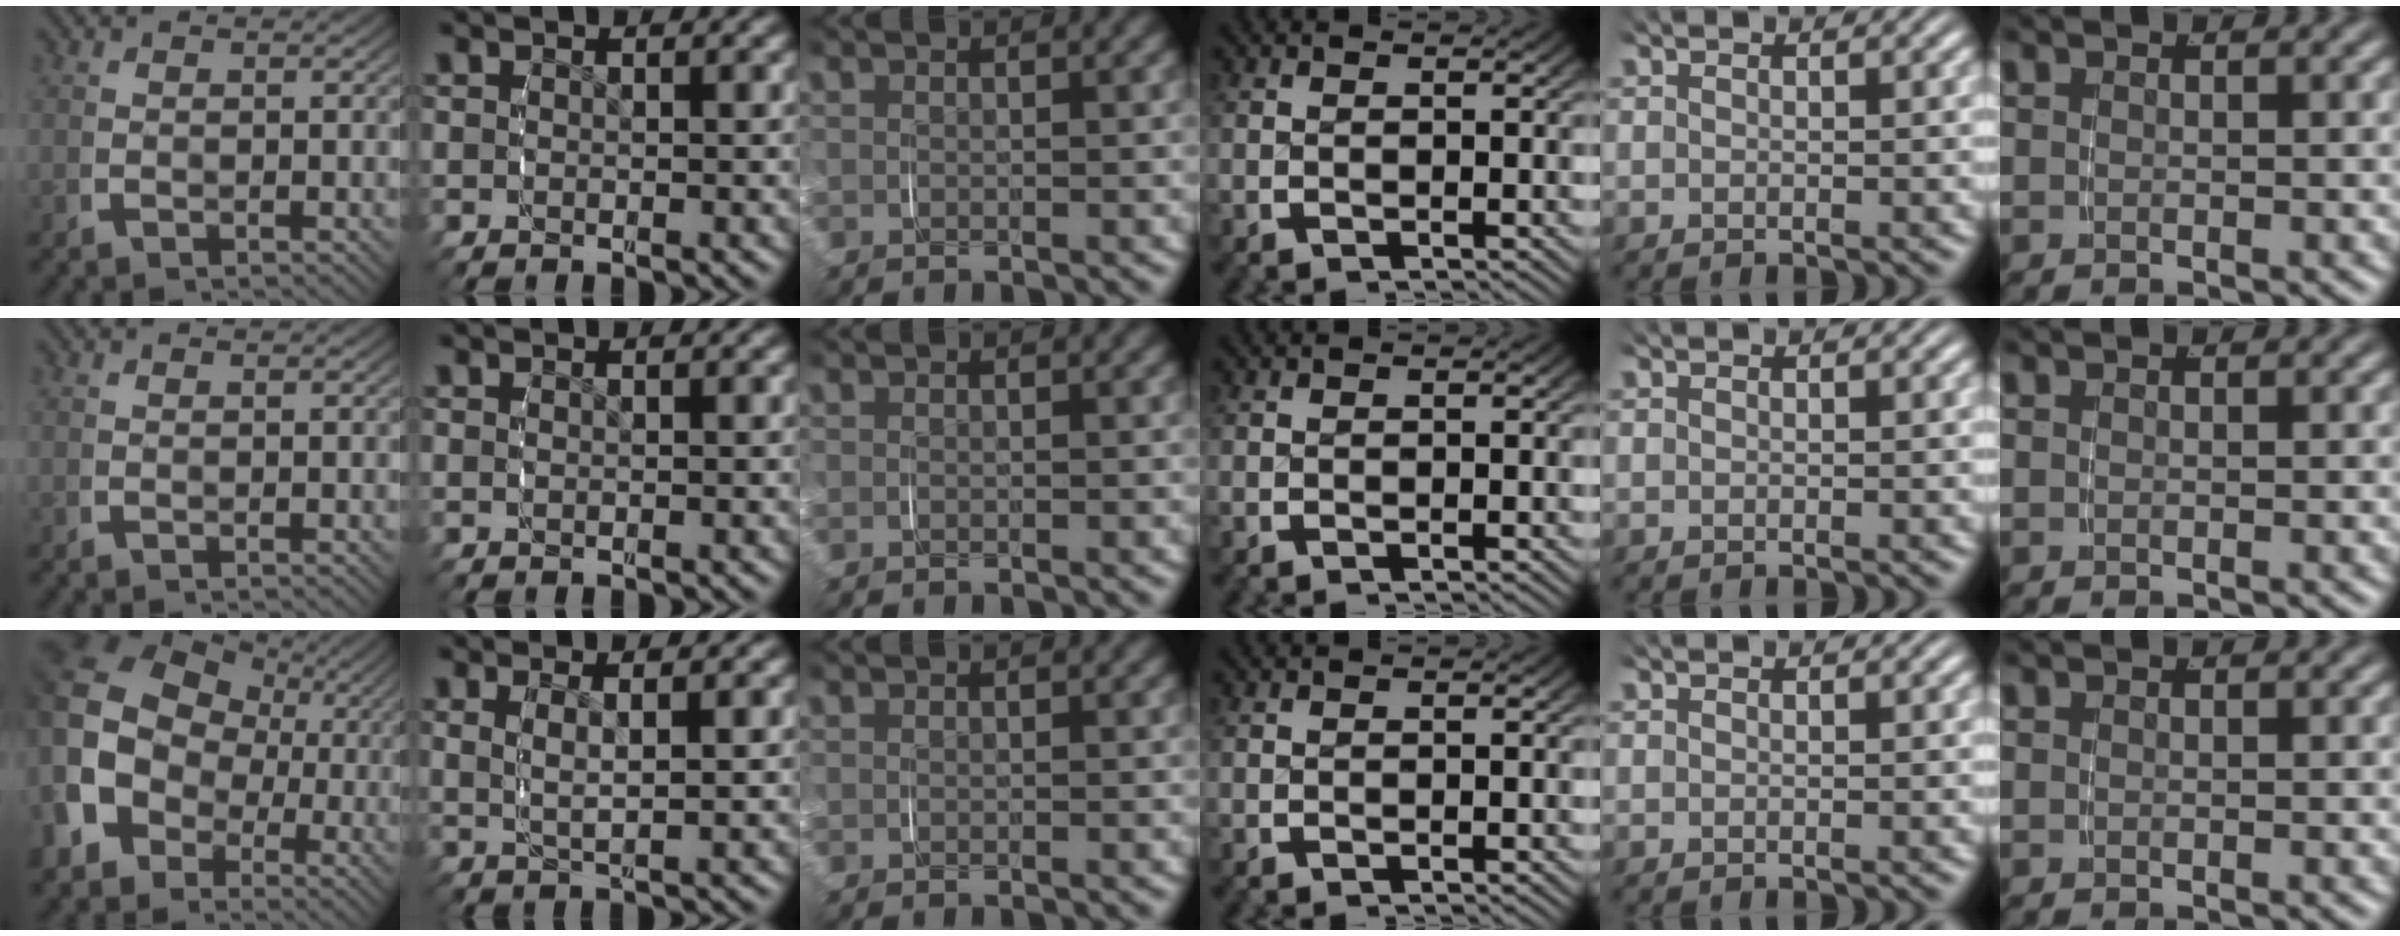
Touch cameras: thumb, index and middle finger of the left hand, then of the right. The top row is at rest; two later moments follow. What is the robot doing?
{"motion": "grasp_and_lifting", "object": "napkin"}